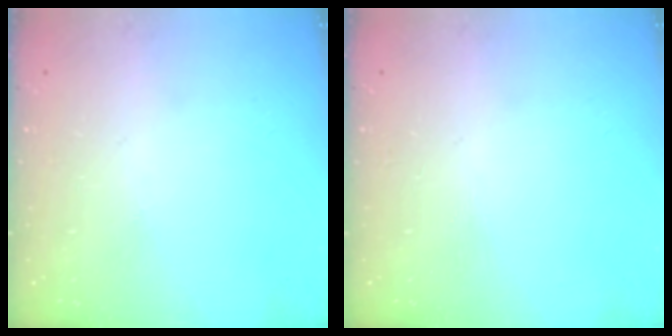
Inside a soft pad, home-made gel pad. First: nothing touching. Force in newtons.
{"total": 0.0}